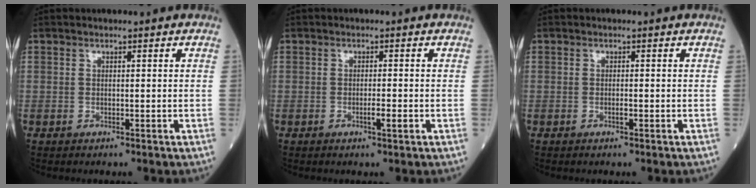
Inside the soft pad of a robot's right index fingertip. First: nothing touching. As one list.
[{"total": 1.9, "force": [-0.7, 0.1, 1.8], "torque": [-0.029, -0.002, -0.012]}, {"total": 0.9, "force": [-0.4, 0.1, 0.8], "torque": [-0.016, 0.000, -0.007]}]